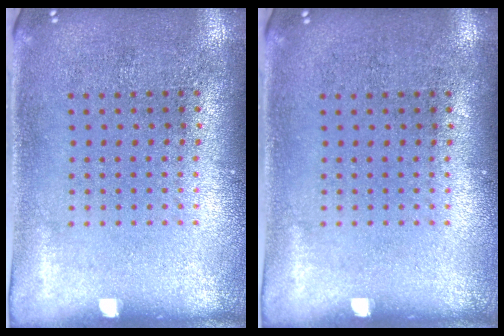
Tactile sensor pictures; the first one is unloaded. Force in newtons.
{"total": 0.0}